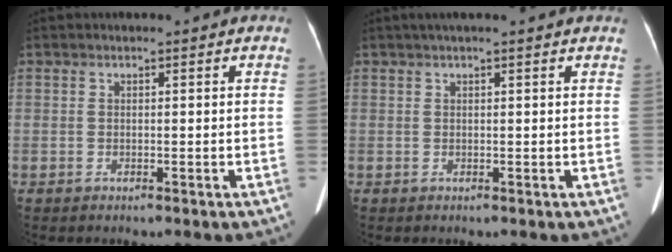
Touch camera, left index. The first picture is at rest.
{"total": 4.5, "force": [3.7, -0.1, 2.6], "torque": [-0.037, 0.034, 0.047]}